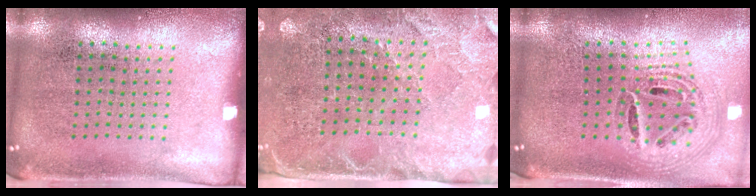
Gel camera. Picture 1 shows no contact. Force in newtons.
{"total": 2.7, "press": 2.4, "slide": 1.2}
{"total": 1.7, "press": 1.5, "slide": 0.9}